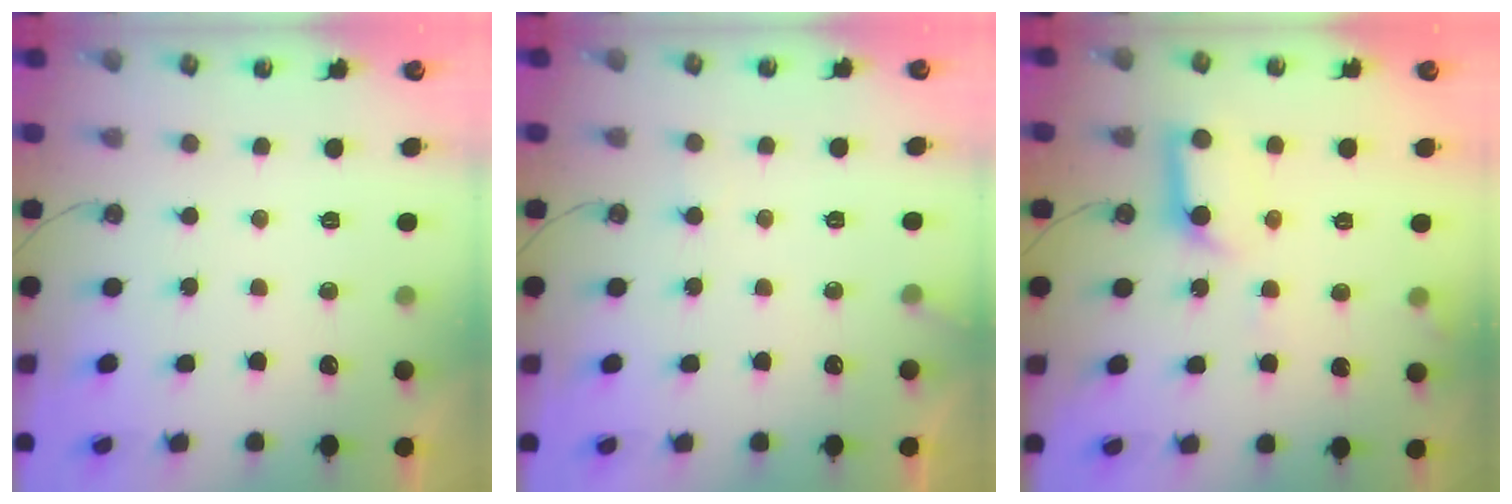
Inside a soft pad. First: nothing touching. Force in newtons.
{"total": 5.8, "press": 5.8, "slide": 0.4}
{"total": 11.6, "press": 11.5, "slide": 1.4}